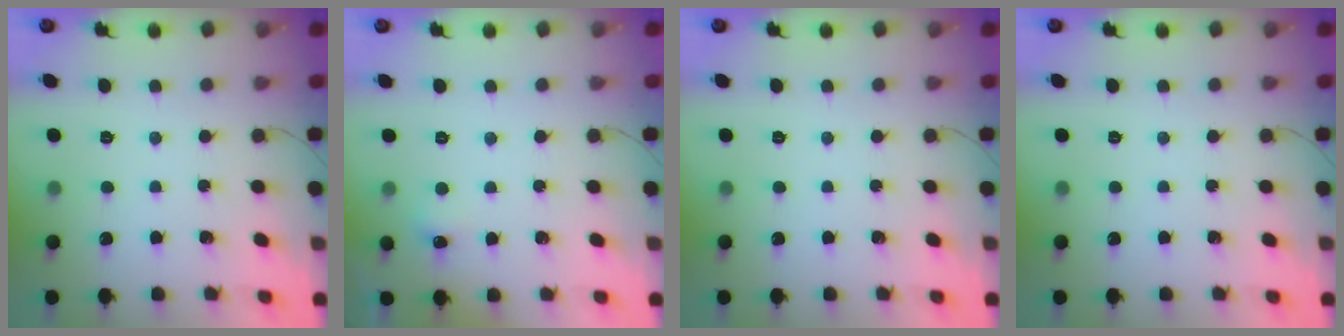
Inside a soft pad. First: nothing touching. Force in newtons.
{"total": 4.3, "press": 4.1, "slide": 1.0}
{"total": 0.0}
{"total": 0.0}